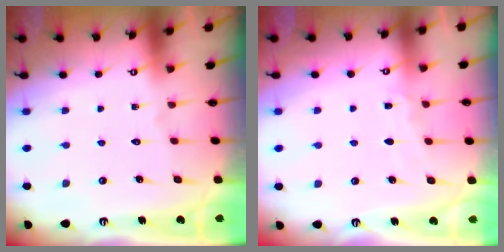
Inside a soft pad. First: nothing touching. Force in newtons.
{"total": 3.4, "press": 3.4, "slide": 0.4}